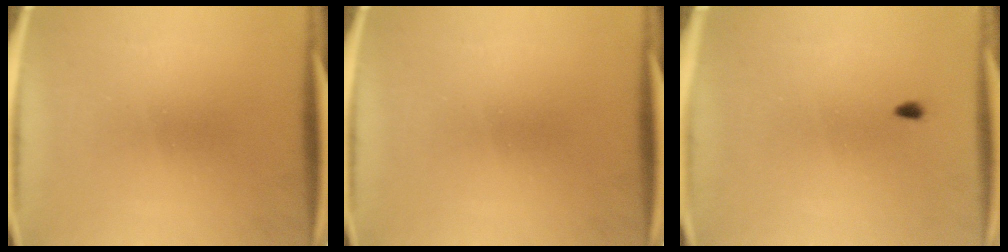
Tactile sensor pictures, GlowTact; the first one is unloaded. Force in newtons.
{"total": 0.0}
{"total": 0.6}